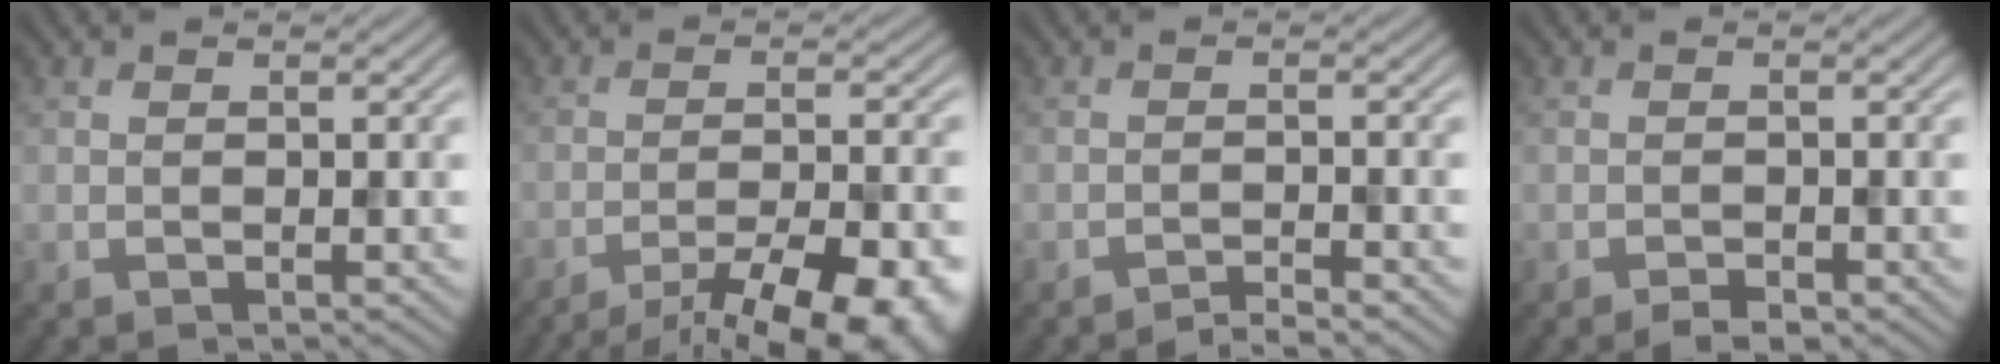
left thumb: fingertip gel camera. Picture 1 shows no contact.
{"total": 14.0, "force": [-10.5, 3.8, 8.5], "torque": [-0.119, -0.011, -0.128]}
{"total": 2.2, "force": [-1.9, 0.1, 1.2], "torque": [-0.009, 0.005, -0.042]}
{"total": 1.4, "force": [-1.1, 0.4, 0.8], "torque": [-0.010, 0.000, -0.018]}